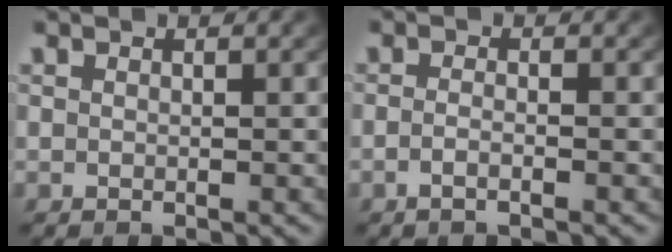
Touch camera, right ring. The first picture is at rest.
{"total": 1.5, "force": [-1.1, -0.1, 1.0], "torque": [-0.028, -0.008, -0.018]}